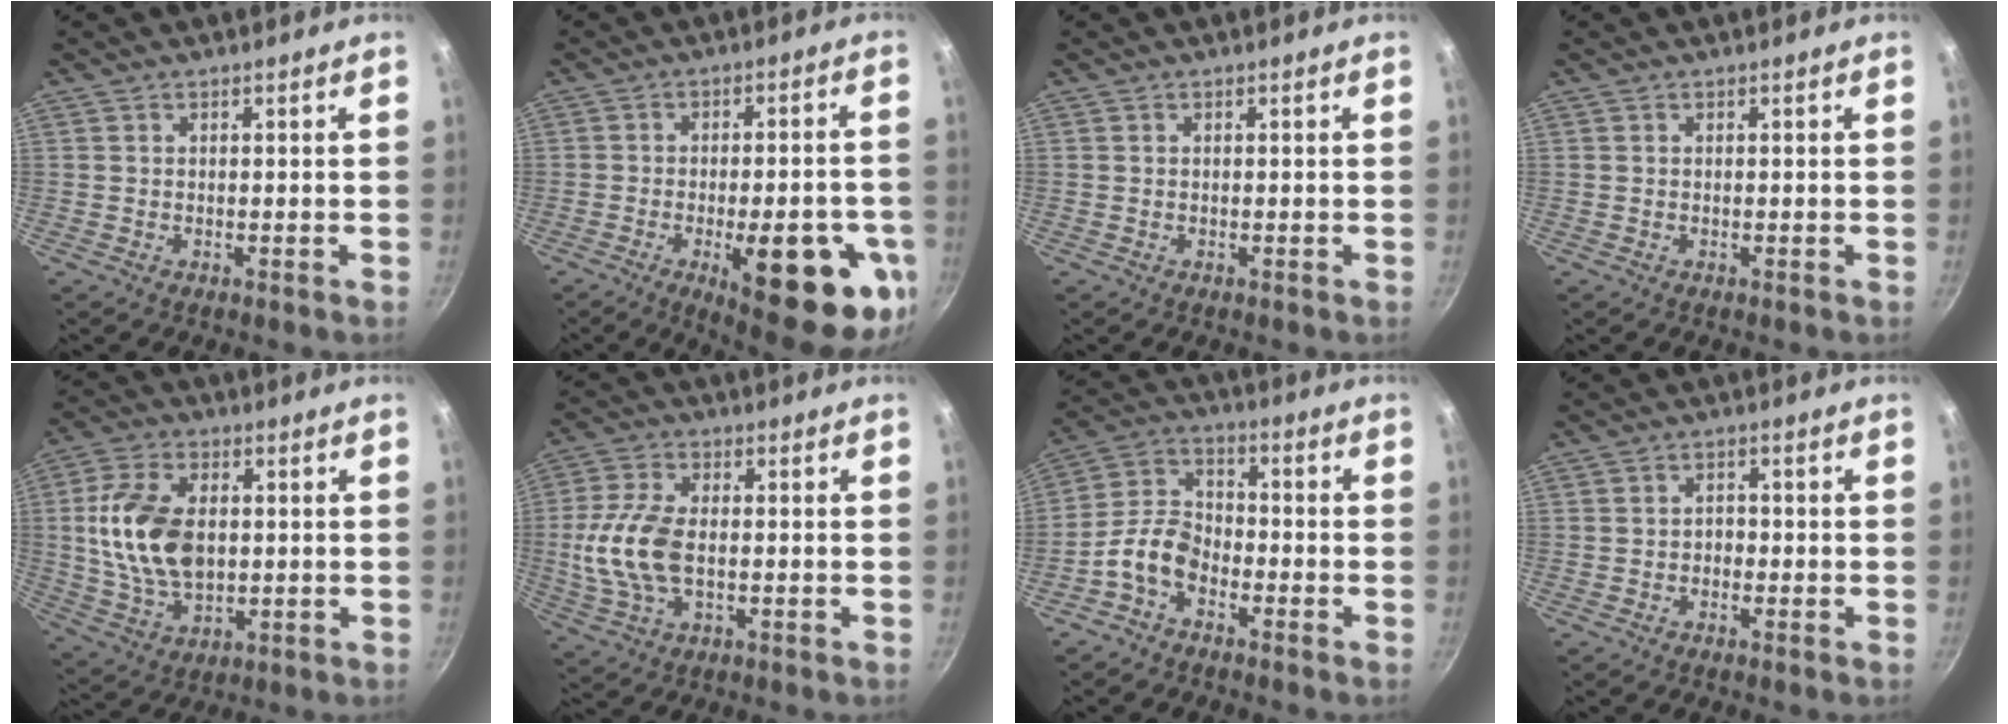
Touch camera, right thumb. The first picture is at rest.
{"total": 20.6, "force": [-7.1, 7.1, 18.0], "torque": [-0.201, 0.008, -0.086]}
{"total": 0.0}
{"total": 0.0}
{"total": 15.1, "force": [0.9, 9.4, 11.8], "torque": [-0.212, 0.000, 0.019]}
{"total": 11.9, "force": [-0.8, 6.4, 10.0], "torque": [-0.208, 0.011, -0.022]}
{"total": 8.3, "force": [-4.2, 4.9, 5.2], "torque": [-0.093, 0.048, -0.096]}
{"total": 1.8, "force": [-0.8, 1.3, 0.9], "torque": [-0.006, 0.012, -0.015]}